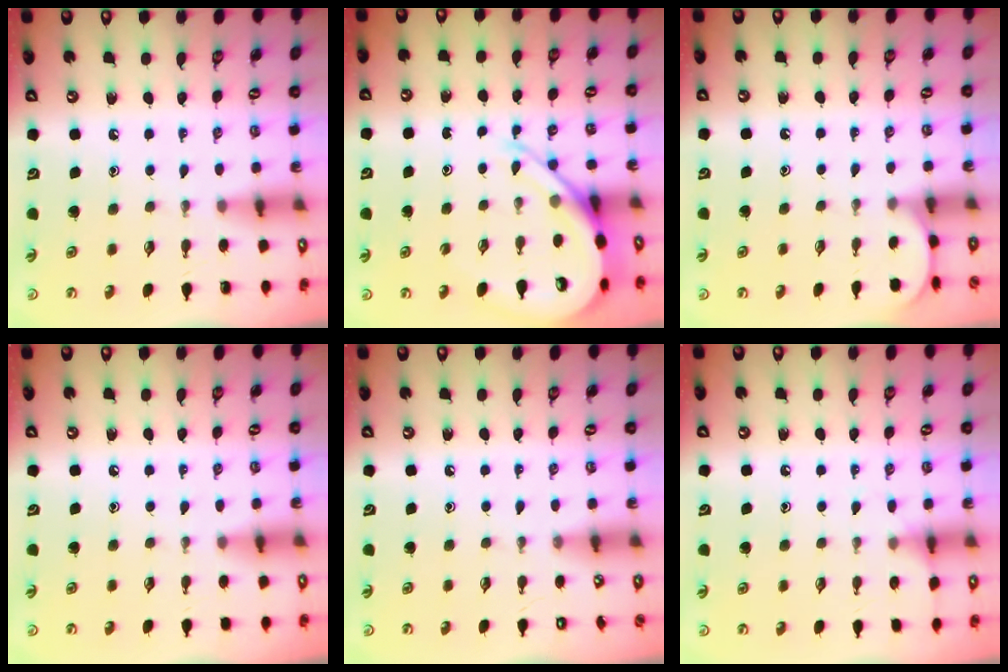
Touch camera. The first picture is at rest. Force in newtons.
{"total": 9.9, "press": 9.8, "slide": 1.0}
{"total": 1.1, "press": 1.1, "slide": 0.1}
{"total": 2.8, "press": 2.8, "slide": 0.5}
{"total": 0.0}
{"total": 6.4, "press": 6.3, "slide": 0.9}